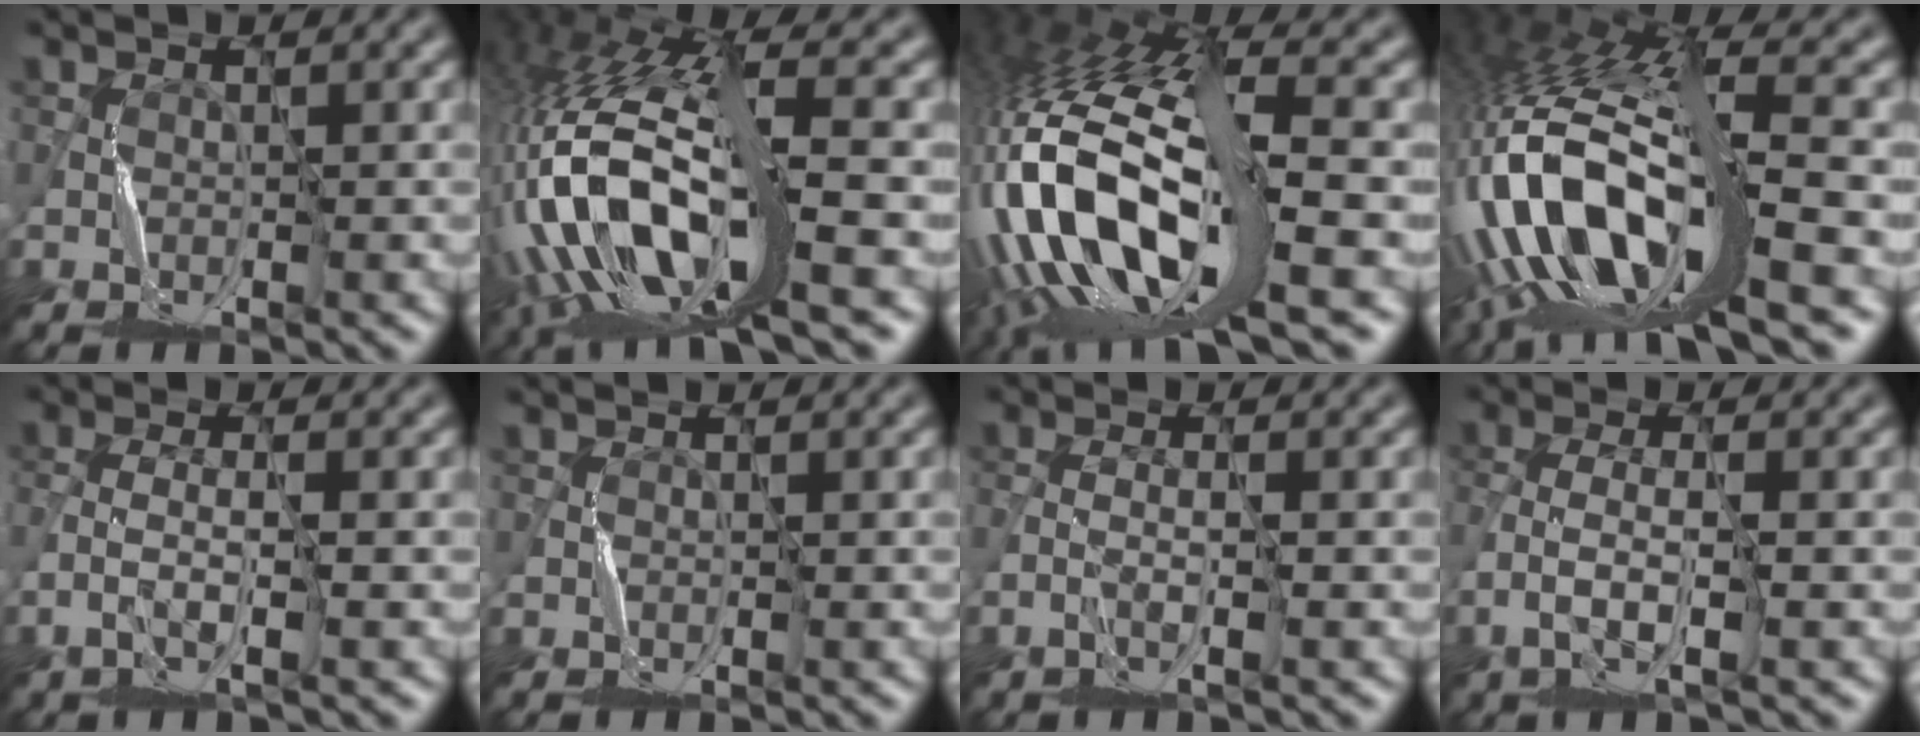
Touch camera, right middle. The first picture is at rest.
{"total": 14.2, "force": [-3.3, 5.2, 12.8], "torque": [-0.271, 0.005, -0.046]}
{"total": 15.9, "force": [-3.3, 6.1, 14.3], "torque": [-0.309, 0.015, -0.053]}
{"total": 14.9, "force": [-5.1, 5.6, 12.9], "torque": [-0.266, 0.015, -0.085]}
{"total": 2.4, "force": [-1.3, 0.5, 1.9], "torque": [-0.045, 0.000, -0.033]}
{"total": 0.0}
{"total": 1.5, "force": [-0.9, 0.2, 1.2], "torque": [-0.027, 0.000, -0.026]}
{"total": 3.5, "force": [-1.7, 1.2, 2.8], "torque": [-0.066, -0.004, -0.039]}